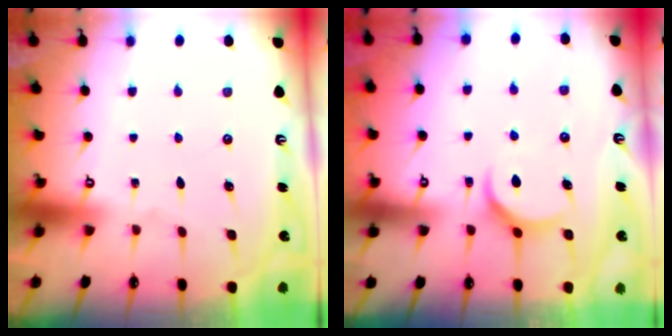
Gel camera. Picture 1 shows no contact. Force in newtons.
{"total": 7.3, "press": 7.3, "slide": 0.7}